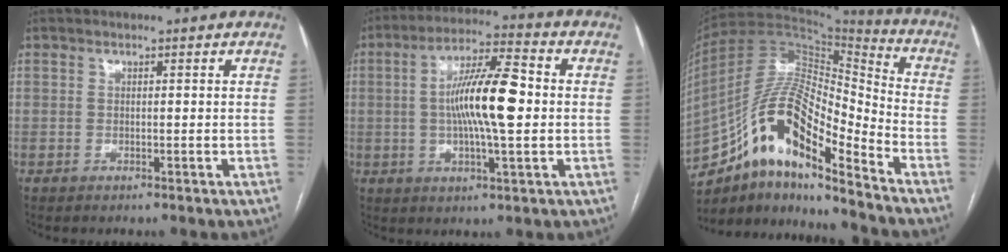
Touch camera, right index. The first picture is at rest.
{"total": 12.6, "force": [0.2, 2.1, 12.4], "torque": [-0.220, 0.016, -0.001]}
{"total": 17.8, "force": [-10.8, 4.3, 13.4], "torque": [-0.245, 0.034, -0.186]}